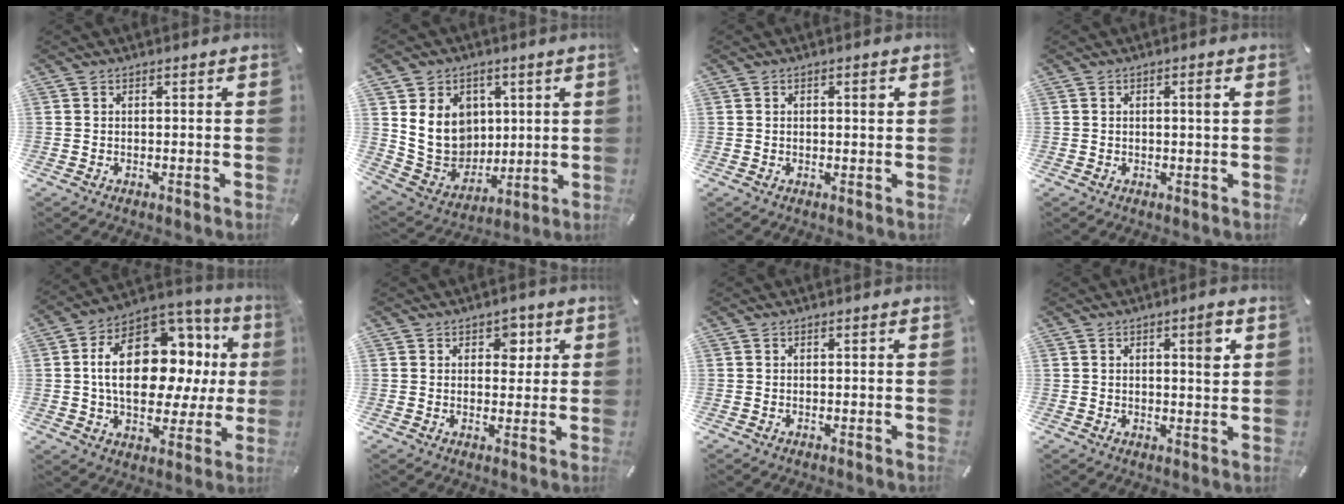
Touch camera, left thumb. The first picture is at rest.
{"total": 14.0, "force": [3.7, 12.3, 5.6], "torque": [-0.120, -0.017, 0.081]}
{"total": 1.8, "force": [0.5, 0.8, 1.5], "torque": [-0.016, -0.002, 0.002]}
{"total": 1.8, "force": [0.5, 0.4, 1.7], "torque": [-0.025, -0.001, 0.004]}
{"total": 22.4, "force": [3.9, 14.5, 16.7], "torque": [-0.274, -0.014, 0.071]}
{"total": 4.3, "force": [1.8, 3.2, 2.2], "torque": [-0.002, -0.010, 0.019]}
{"total": 0.0}
{"total": 5.4, "force": [2.0, 1.7, 4.8], "torque": [-0.065, -0.008, 0.025]}